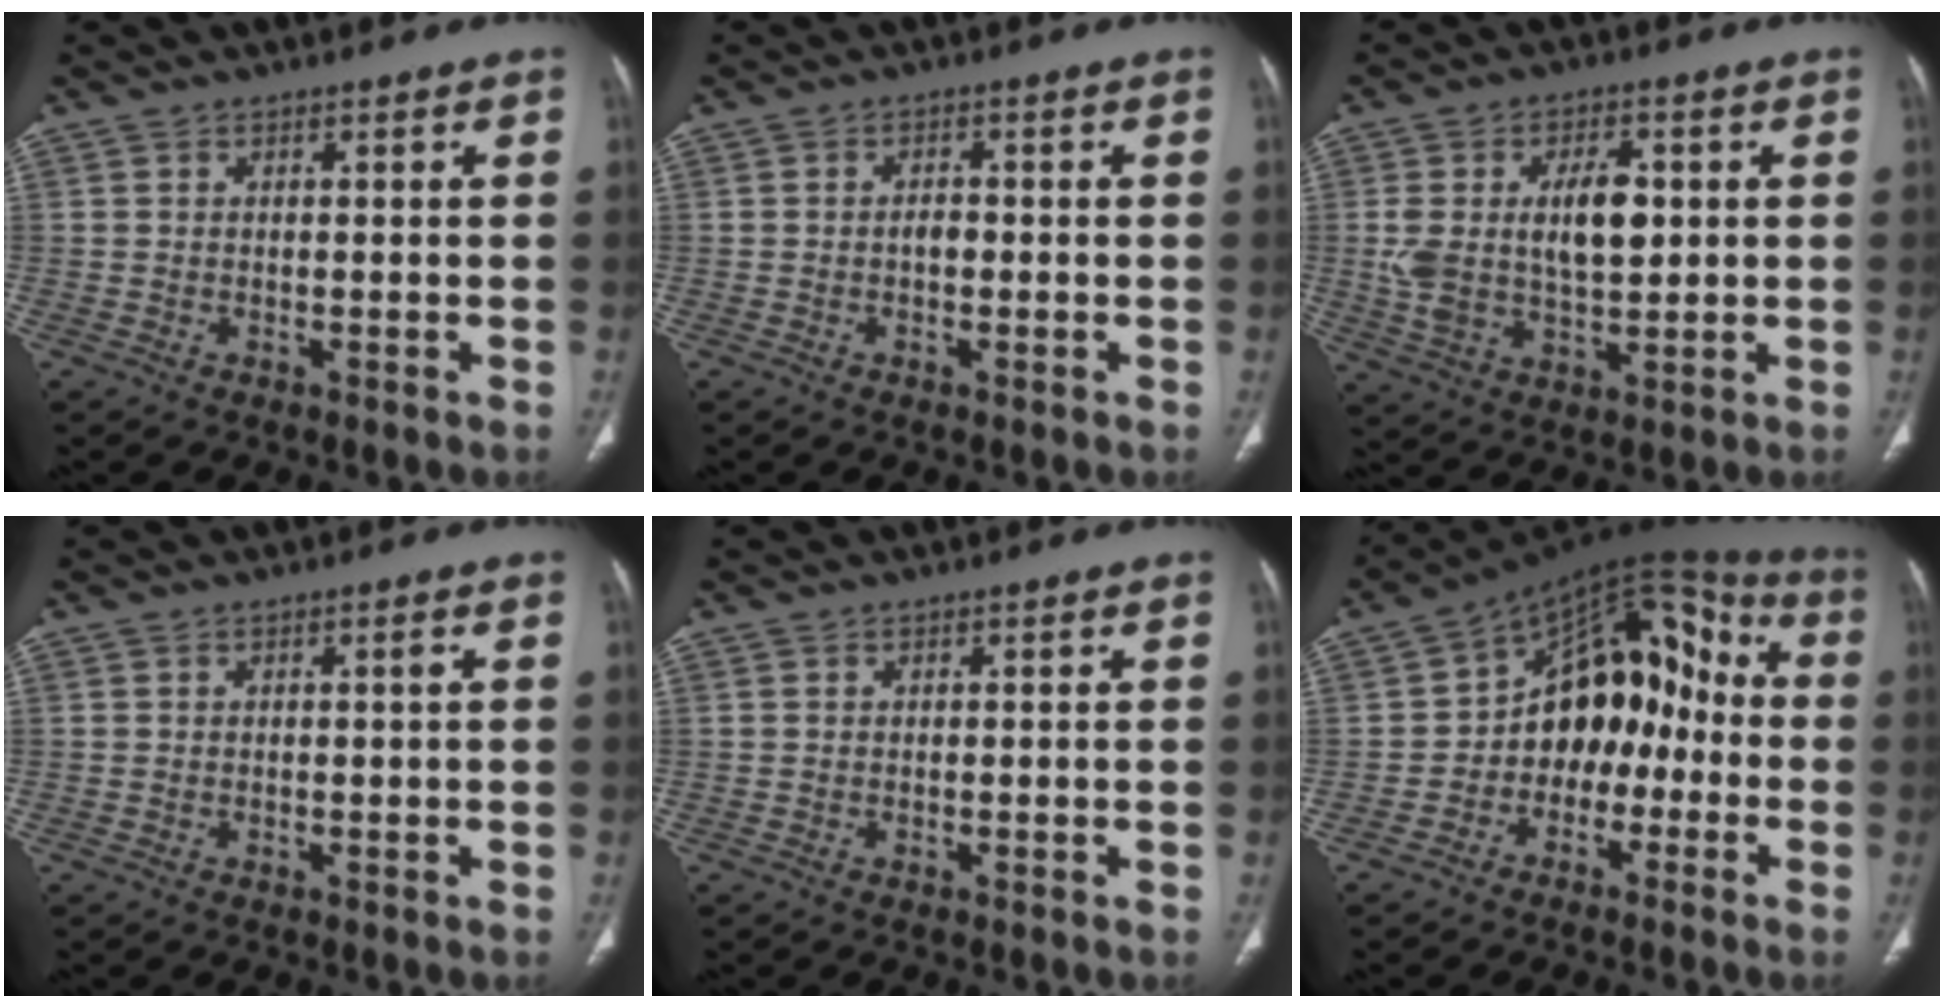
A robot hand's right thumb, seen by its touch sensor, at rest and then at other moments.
{"total": 1.8, "force": [-0.4, 1.1, 1.5], "torque": [-0.020, 0.004, -0.008]}
{"total": 12.4, "force": [1.6, 6.8, 10.3], "torque": [-0.181, 0.004, 0.037]}
{"total": 0.8, "force": [0.0, 0.1, 0.8], "torque": [-0.016, -0.001, 0.001]}
{"total": 0.0}
{"total": 15.7, "force": [-2.8, 10.8, 11.1], "torque": [-0.110, 0.065, -0.057]}